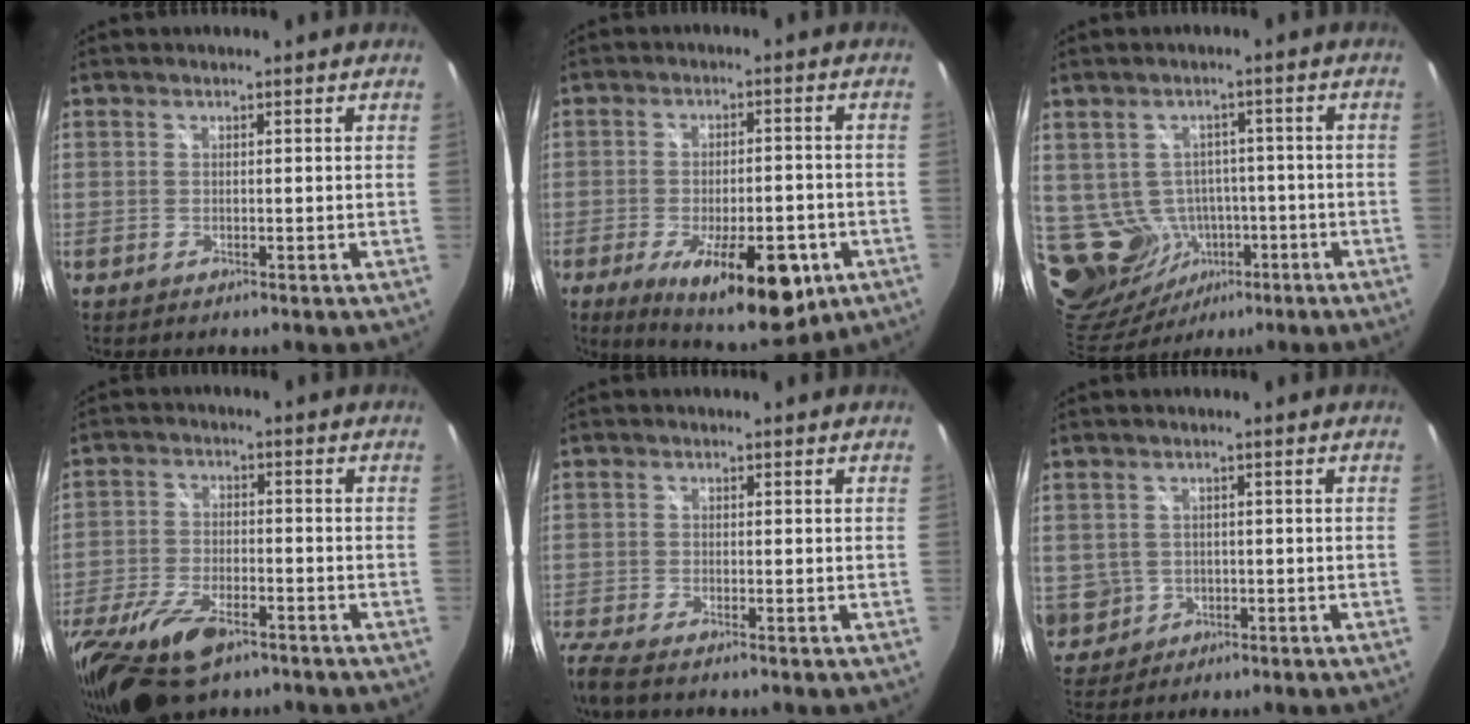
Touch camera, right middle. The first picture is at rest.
{"total": 15.9, "force": [-7.8, 6.3, 12.3], "torque": [-0.198, -0.025, -0.098]}
{"total": 11.4, "force": [-2.6, 9.7, 5.6], "torque": [-0.130, -0.001, -0.009]}
{"total": 15.1, "force": [-9.8, 7.0, 9.2], "torque": [-0.218, -0.034, -0.180]}
{"total": 4.0, "force": [-3.5, 0.4, 1.9], "torque": [-0.061, -0.016, -0.070]}
{"total": 7.3, "force": [-0.9, 6.9, 2.3], "torque": [-0.068, 0.001, 0.005]}